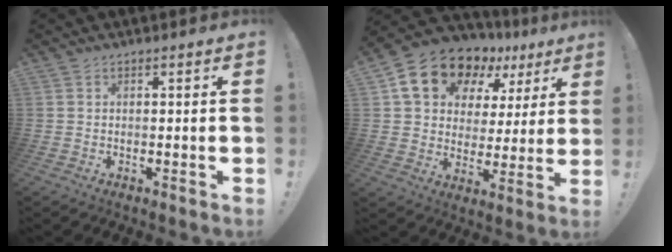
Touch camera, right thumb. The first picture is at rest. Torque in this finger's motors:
{"motor_torque": [1.32, 3.39, 0.80, 0.42, 0.06]}